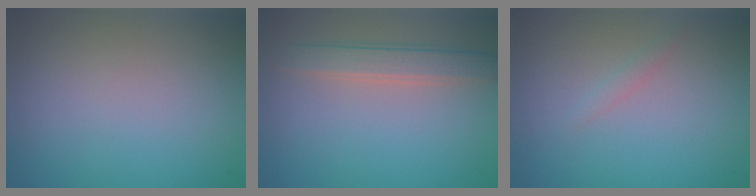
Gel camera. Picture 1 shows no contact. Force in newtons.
{"total": 2.6, "press": 2.6, "slide": 0.1}
{"total": 0.7, "press": 0.7, "slide": 0.1}